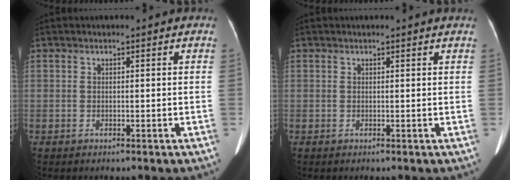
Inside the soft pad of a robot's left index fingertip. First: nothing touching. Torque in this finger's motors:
{"motor_torque": [-0.33, -0.85, -0.03, 0.02]}